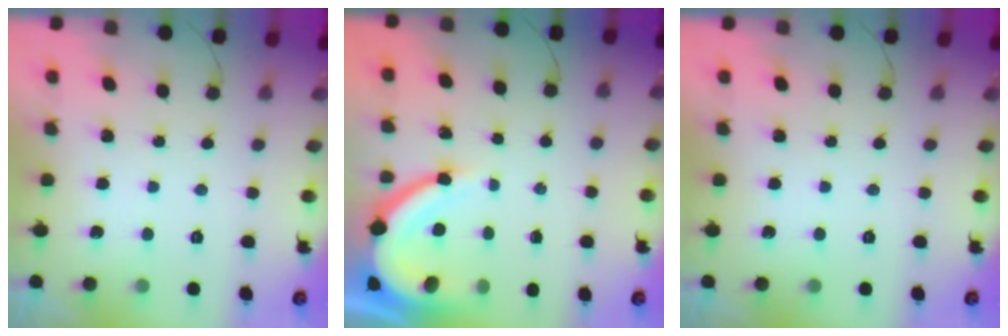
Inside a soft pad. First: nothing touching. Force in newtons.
{"total": 9.6, "press": 9.5, "slide": 1.1}
{"total": 0.0}